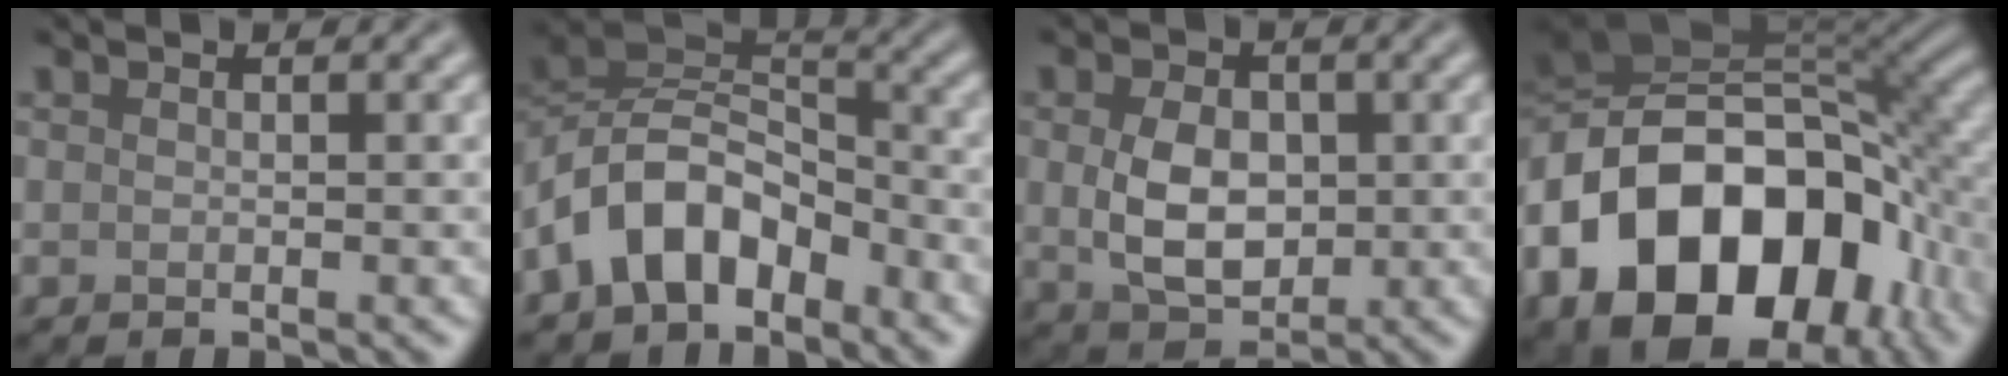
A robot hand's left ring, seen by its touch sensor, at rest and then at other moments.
{"total": 8.1, "force": [-4.4, 4.7, 4.8], "torque": [-0.084, 0.012, -0.096]}
{"total": 5.4, "force": [0.1, 3.7, 4.0], "torque": [-0.079, -0.005, 0.006]}
{"total": 18.3, "force": [-6.3, 12.4, 11.8], "torque": [-0.221, -0.007, -0.108]}